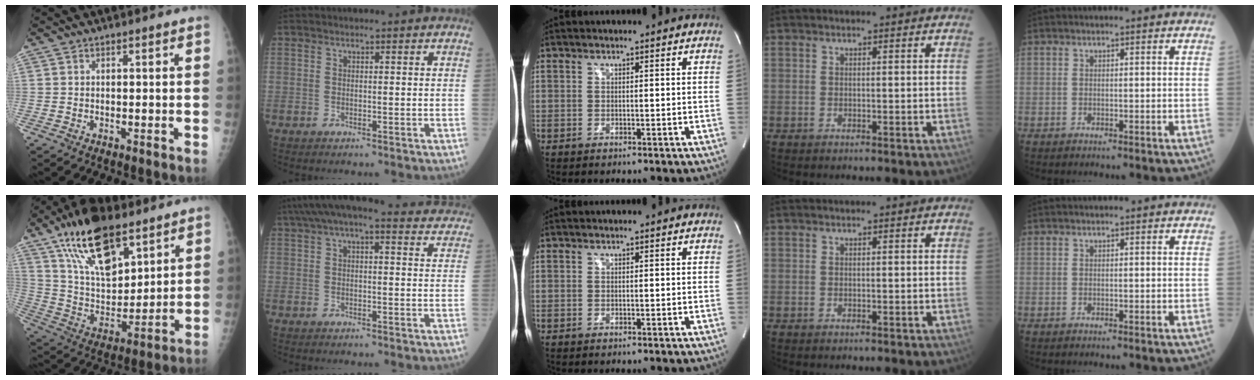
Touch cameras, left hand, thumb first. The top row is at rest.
{"thumb": {"total": 20.1, "force": [12.5, 9.2, 12.8], "torque": [-0.190, -0.054, 0.233]}, "index": {"total": 18.2, "force": [16.1, 3.9, 7.6], "torque": [-0.114, 0.052, 0.198]}}